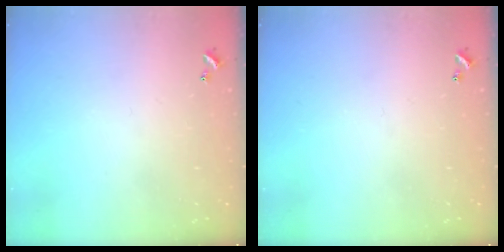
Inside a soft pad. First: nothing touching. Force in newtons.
{"total": 0.0}